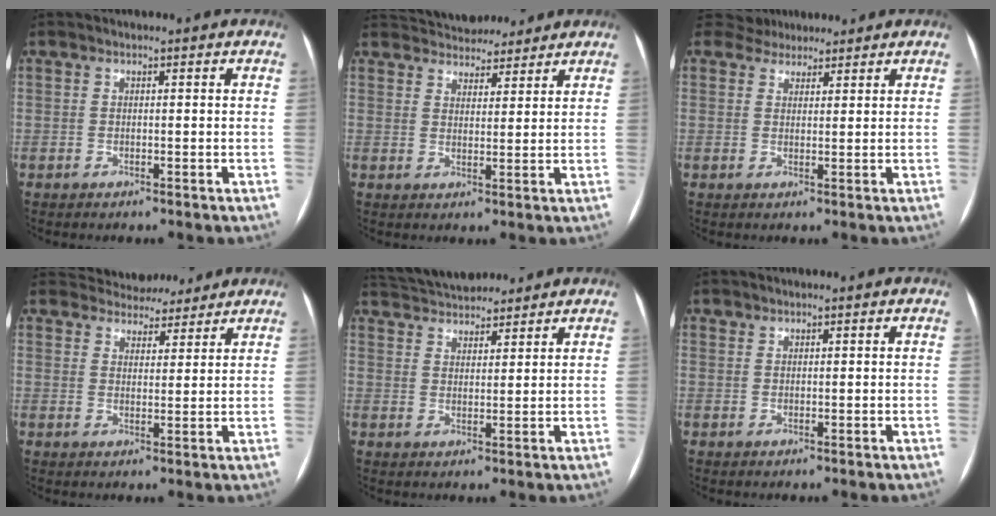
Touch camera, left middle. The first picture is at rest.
{"total": 10.7, "force": [9.7, 3.9, 2.2], "torque": [-0.031, 0.020, 0.145]}
{"total": 4.3, "force": [3.8, 2.2, 0.1], "torque": [-0.002, 0.021, 0.061]}
{"total": 8.5, "force": [7.7, 3.3, 1.0], "torque": [-0.004, 0.012, 0.104]}
{"total": 10.4, "force": [9.6, 2.8, 2.8], "torque": [-0.053, 0.031, 0.161]}
{"total": 0.7, "force": [0.5, 0.5, 0.0], "torque": [0.005, 0.000, 0.006]}